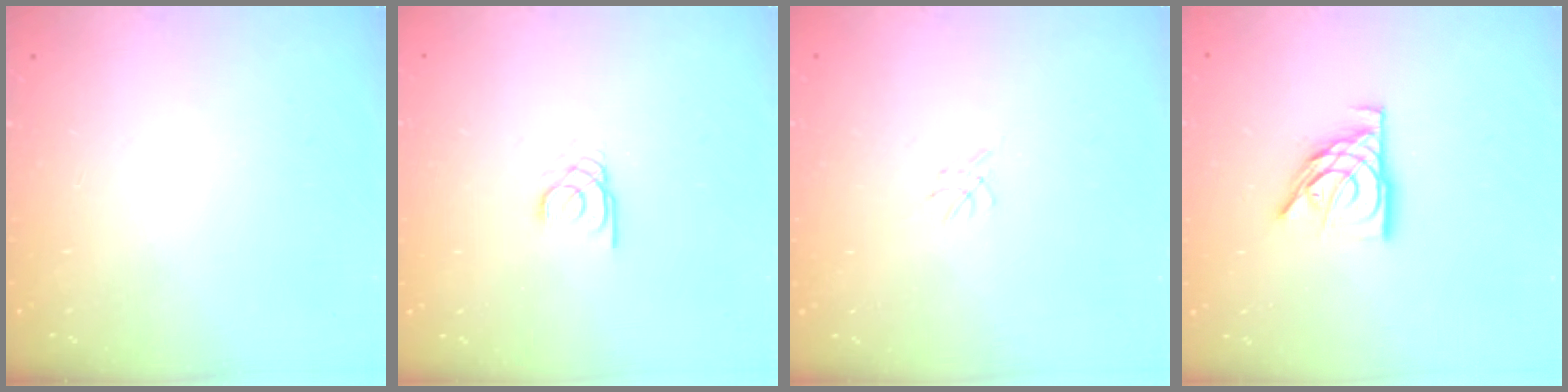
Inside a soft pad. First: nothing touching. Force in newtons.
{"total": 1.8, "press": 1.8, "slide": 0.2}
{"total": 0.0}
{"total": 10.7, "press": 10.6, "slide": 1.2}